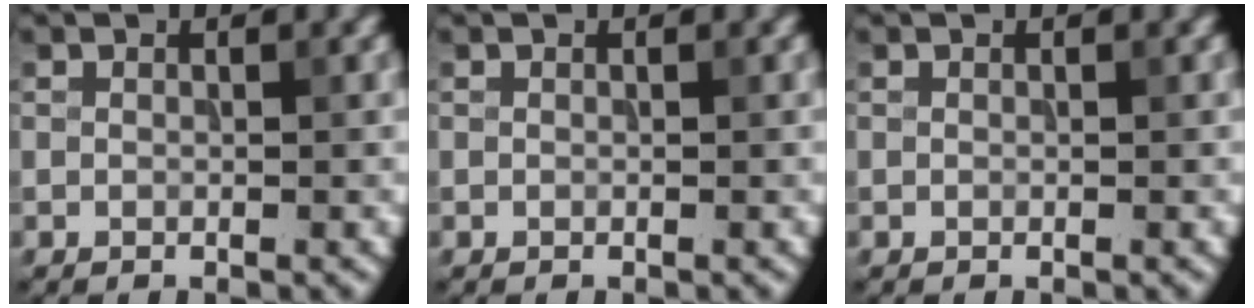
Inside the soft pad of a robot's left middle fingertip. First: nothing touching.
{"total": 0.0}
{"total": 0.0}